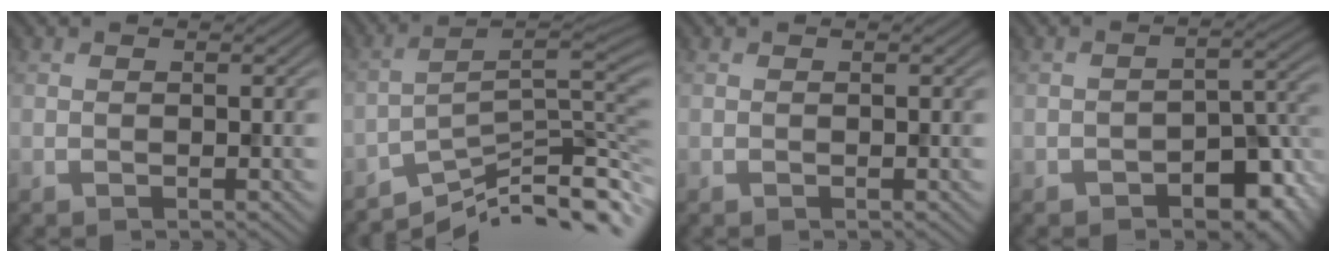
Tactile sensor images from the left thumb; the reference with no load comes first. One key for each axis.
{"total": 10.6, "fx": -7.8, "fy": 2.1, "fz": 6.9, "tx": -0.103, "ty": 0.009, "tz": -0.132}
{"total": 0.0}
{"total": 7.7, "fx": -4.0, "fy": 4.0, "fz": 5.2, "tx": -0.067, "ty": -0.007, "tz": -0.057}